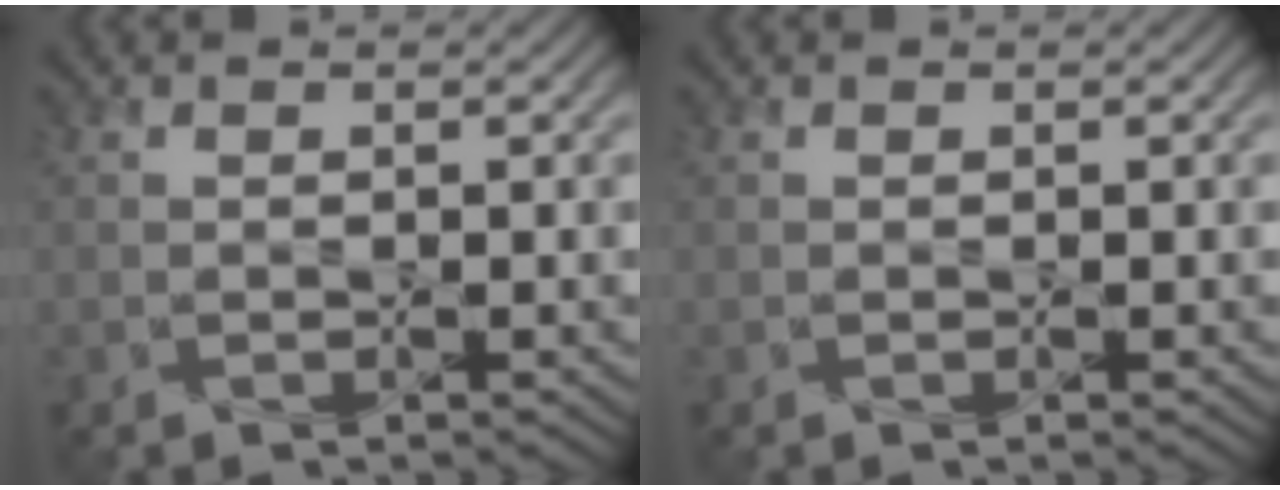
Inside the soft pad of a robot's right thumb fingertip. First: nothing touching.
{"total": 0.0}